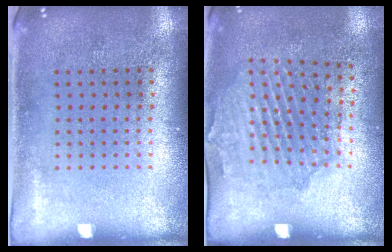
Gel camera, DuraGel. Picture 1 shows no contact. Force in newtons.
{"total": 1.6, "press": 1.4, "slide": 0.7}